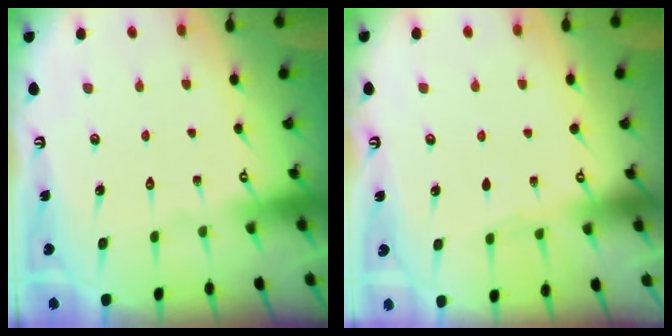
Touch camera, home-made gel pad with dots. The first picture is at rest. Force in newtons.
{"total": 3.6, "press": 3.6, "slide": 0.5}